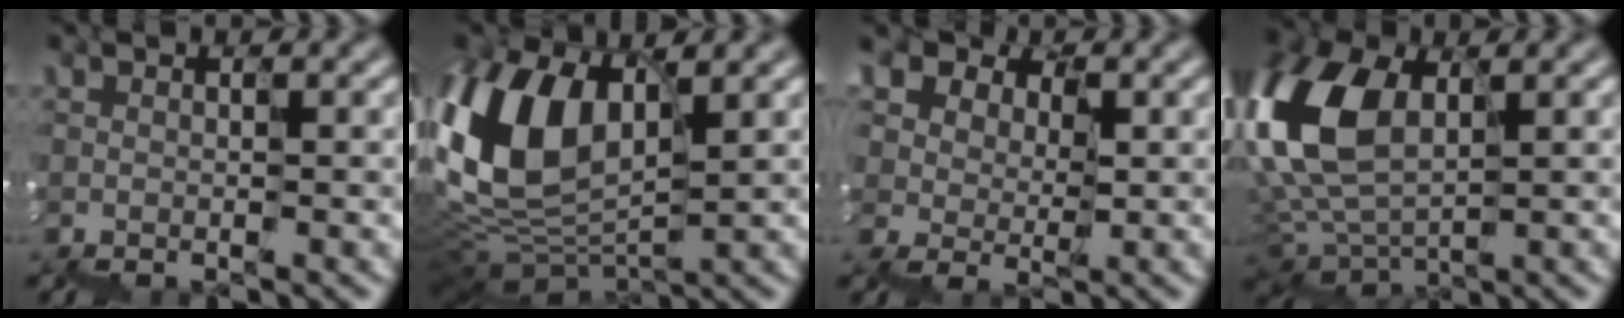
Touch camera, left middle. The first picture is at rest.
{"total": 9.6, "force": [2.6, 5.8, 7.2], "torque": [-0.208, 0.016, 0.044]}
{"total": 6.8, "force": [4.1, 4.9, 2.3], "torque": [-0.049, 0.030, 0.069]}
{"total": 9.5, "force": [2.4, 5.9, 7.1], "torque": [-0.227, 0.015, 0.048]}